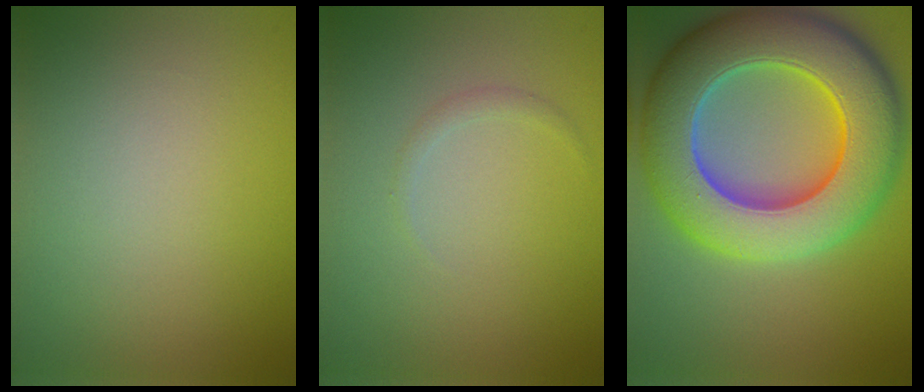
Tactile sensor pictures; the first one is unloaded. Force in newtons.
{"total": 0.6, "press": 0.6, "slide": 0.0}
{"total": 13.5, "press": 13.5, "slide": 0.6}